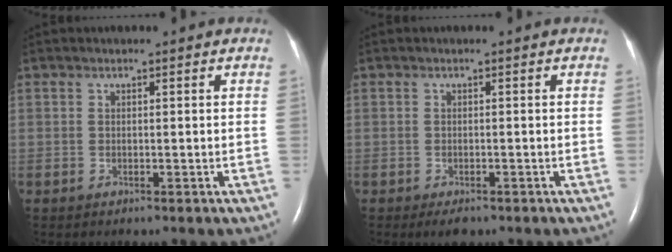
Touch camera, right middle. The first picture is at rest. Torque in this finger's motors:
{"motor_torque": [0.32, -0.23, 0.00, 0.00]}